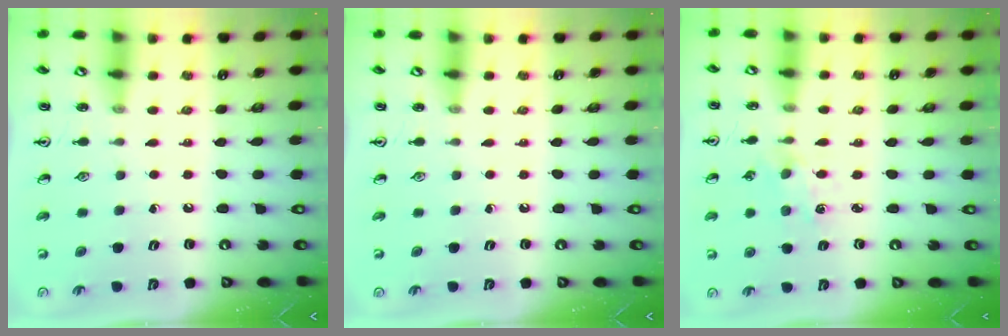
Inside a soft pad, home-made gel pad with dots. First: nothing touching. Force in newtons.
{"total": 0.0}
{"total": 2.0, "press": 2.0, "slide": 0.4}